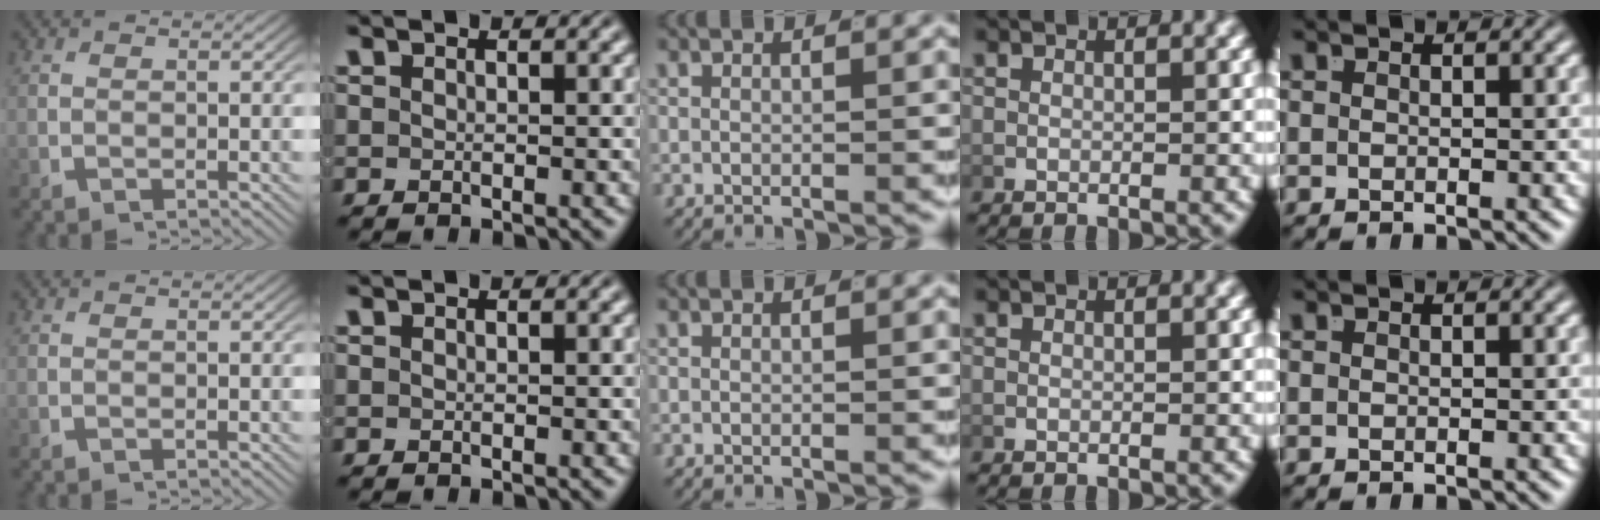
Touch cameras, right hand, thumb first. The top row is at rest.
{}